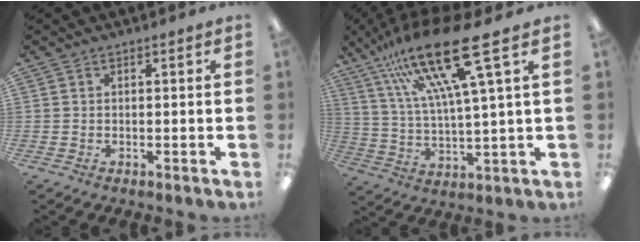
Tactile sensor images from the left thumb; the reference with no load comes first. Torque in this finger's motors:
{"motor_torque": [0.26, 0.38, 1.75, -1.03, 0.17]}